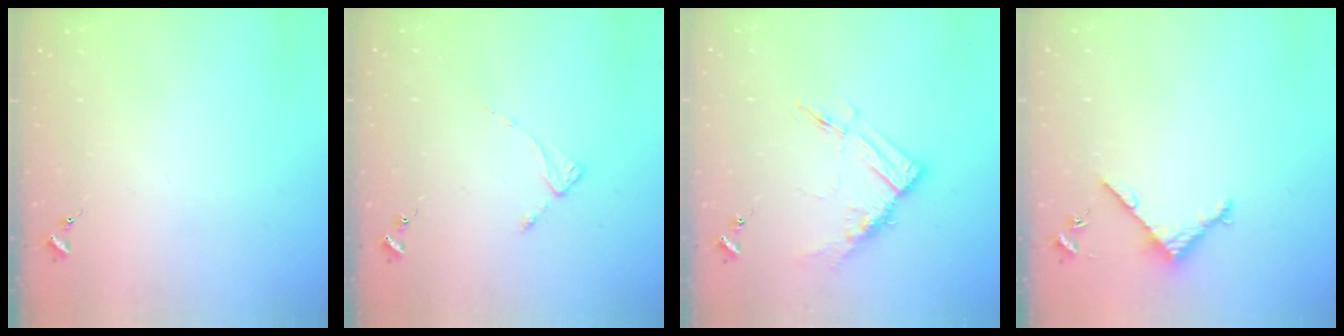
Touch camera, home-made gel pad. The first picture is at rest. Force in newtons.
{"total": 2.1, "press": 2.0, "slide": 0.4}
{"total": 11.9, "press": 11.9, "slide": 0.6}
{"total": 3.6, "press": 3.6, "slide": 0.3}